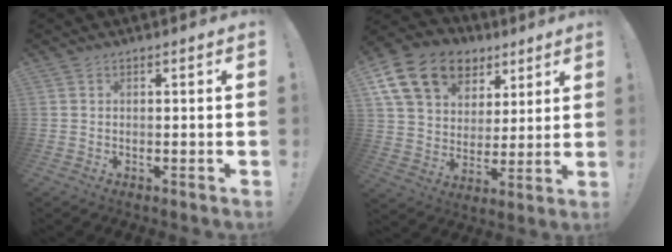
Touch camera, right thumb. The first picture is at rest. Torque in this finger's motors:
{"motor_torque": [0.50, 0.49, 0.94, 0.55, 0.43]}